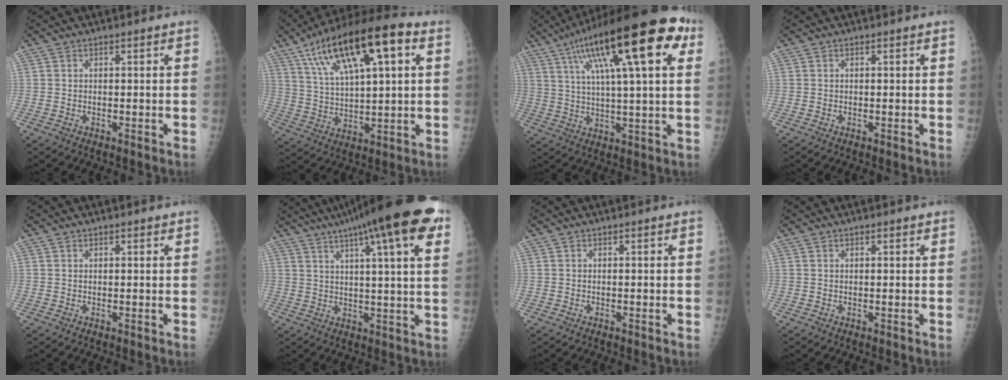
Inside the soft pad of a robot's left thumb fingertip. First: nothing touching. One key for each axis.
{"total": 21.0, "fx": 9.1, "fy": 7.2, "fz": 17.5, "tx": -0.294, "ty": 0.007, "tz": 0.155}
{"total": 25.3, "fx": 11.2, "fy": 6.5, "fz": 21.8, "tx": -0.335, "ty": 0.012, "tz": 0.173}
{"total": 0.0}
{"total": 0.9, "fx": 0.7, "fy": 0.3, "fz": 0.5, "tx": -0.007, "ty": -0.002, "tz": 0.008}
{"total": 21.1, "fx": 11.5, "fy": 3.4, "fz": 17.3, "tx": -0.257, "ty": 0.004, "tz": 0.155}
{"total": 0.0}
{"total": 0.8, "fx": 0.6, "fy": 0.3, "fz": 0.4, "tx": -0.006, "ty": -0.002, "tz": 0.007}